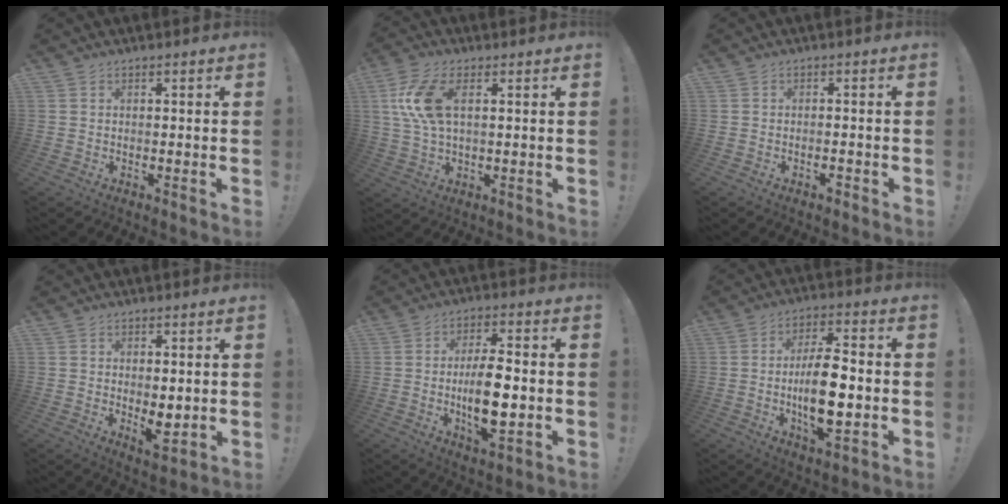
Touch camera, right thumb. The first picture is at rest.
{"total": 11.8, "force": [3.1, 5.7, 9.9], "torque": [-0.205, -0.008, 0.056]}
{"total": 1.6, "force": [-1.0, 0.2, 1.1], "torque": [-0.015, 0.004, -0.018]}
{"total": 5.9, "force": [0.3, 2.6, 5.2], "torque": [-0.054, -0.013, 0.012]}
{"total": 12.3, "force": [-1.3, 4.0, 11.6], "torque": [-0.207, -0.005, -0.029]}
{"total": 14.1, "force": [-1.7, 5.3, 13.0], "torque": [-0.237, 0.000, -0.037]}